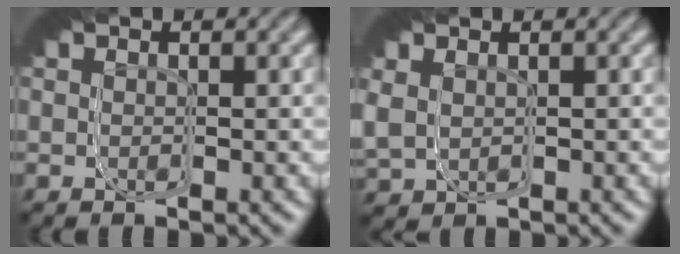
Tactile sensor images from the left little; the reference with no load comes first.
{"total": 4.0, "force": [0.2, 3.6, 1.7], "torque": [-0.052, -0.005, 0.001]}